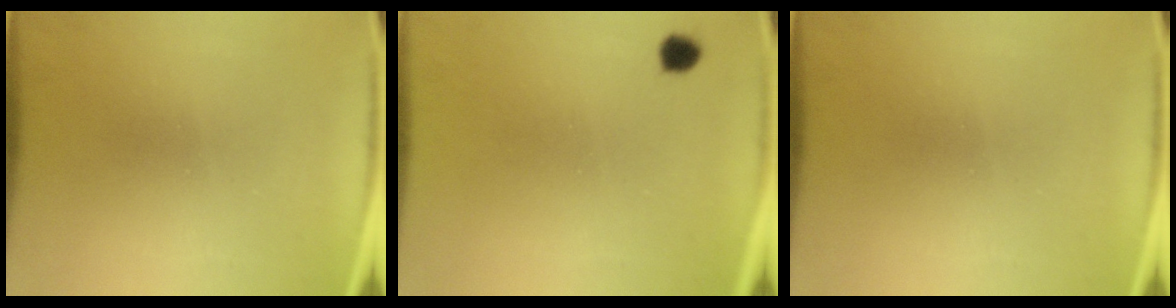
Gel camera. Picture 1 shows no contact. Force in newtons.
{"total": 1.9}
{"total": 0.0}